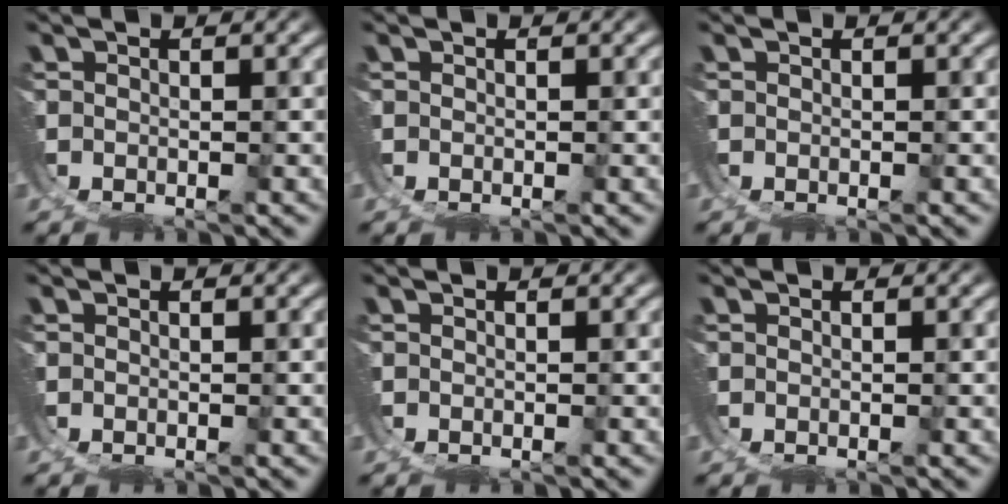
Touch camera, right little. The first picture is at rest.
{"total": 0.0}
{"total": 0.0}
{"total": 0.0}
{"total": 0.0}
{"total": 0.0}